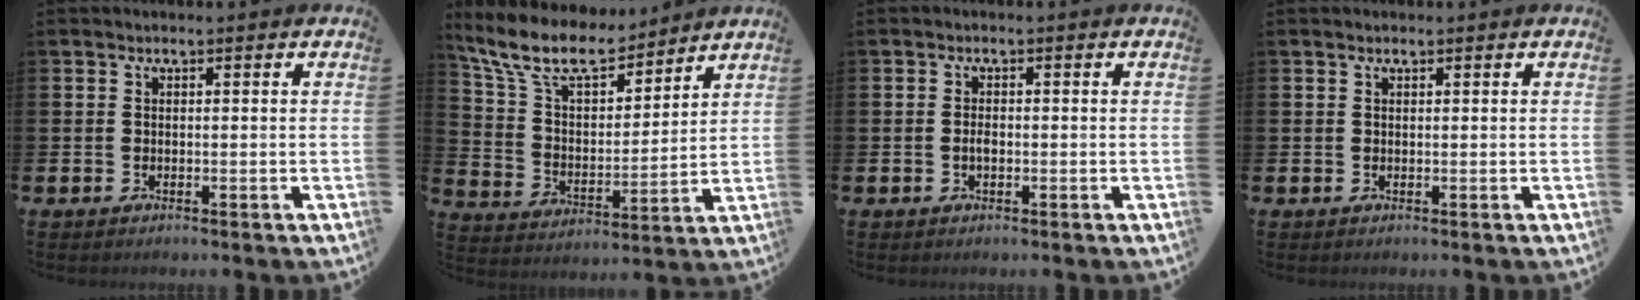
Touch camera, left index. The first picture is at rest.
{"total": 9.8, "force": [8.5, 3.1, 3.7], "torque": [-0.117, -0.051, 0.153]}
{"total": 1.1, "force": [-0.7, 0.4, 0.8], "torque": [-0.012, 0.001, -0.014]}
{"total": 0.6, "force": [0.5, 0.2, 0.3], "torque": [0.008, -0.004, 0.005]}